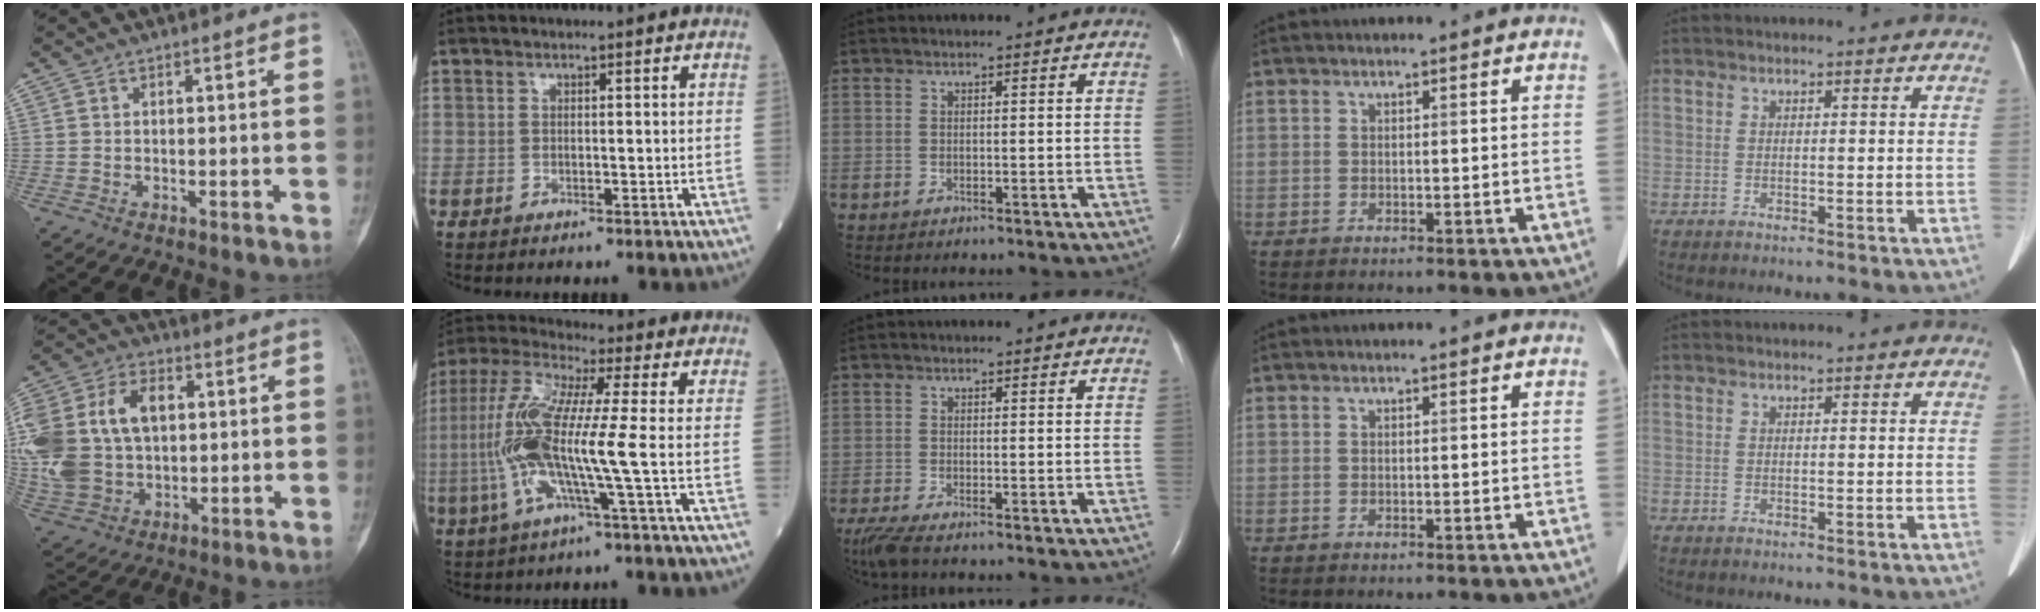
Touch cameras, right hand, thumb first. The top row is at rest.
{"thumb": {"total": 23.8, "force": [2.9, 16.9, 16.5], "torque": [-0.375, 0.023, 0.066]}, "index": {"total": 13.2, "force": [-1.9, 0.2, 13.1], "torque": [-0.287, 0.004, -0.049]}, "middle": {"total": 3.2, "force": [-2.5, 0.2, 2.0], "torque": [-0.048, -0.011, -0.052]}}